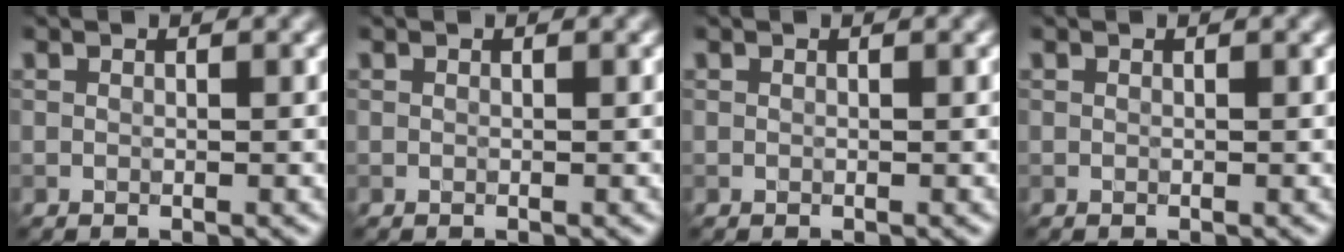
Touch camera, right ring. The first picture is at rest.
{"total": 0.0}
{"total": 0.0}
{"total": 0.0}